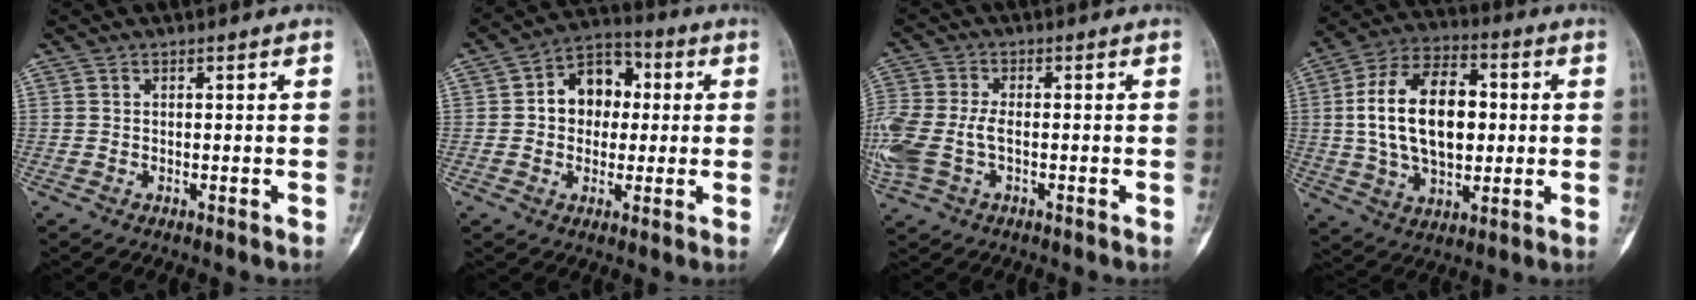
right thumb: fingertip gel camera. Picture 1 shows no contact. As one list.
[{"total": 10.7, "force": [1.2, 8.2, 6.8], "torque": [-0.062, 0.022, 0.009]}, {"total": 11.9, "force": [-1.9, 7.3, 9.1], "torque": [-0.248, 0.009, -0.032]}, {"total": 19.2, "force": [1.6, 11.4, 15.3], "torque": [-0.251, 0.012, 0.028]}]